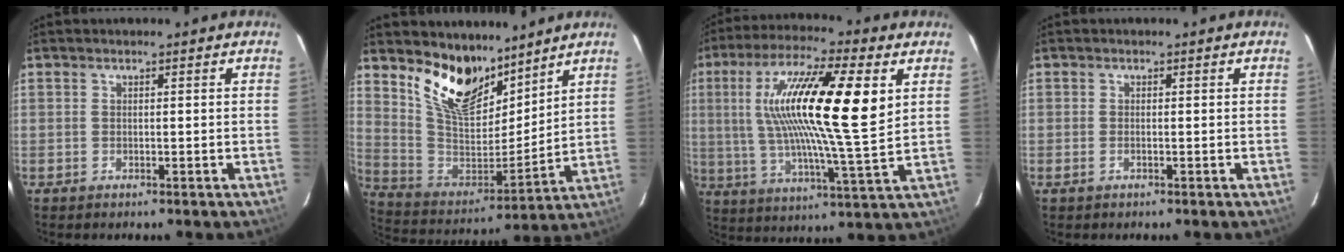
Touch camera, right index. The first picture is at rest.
{"total": 15.9, "force": [11.6, 7.6, 7.7], "torque": [-0.158, -0.009, 0.224]}
{"total": 21.3, "force": [6.4, 3.6, 20.0], "torque": [-0.353, 0.014, 0.103]}
{"total": 0.9, "force": [-0.4, 0.4, 0.7], "torque": [-0.016, 0.000, -0.008]}